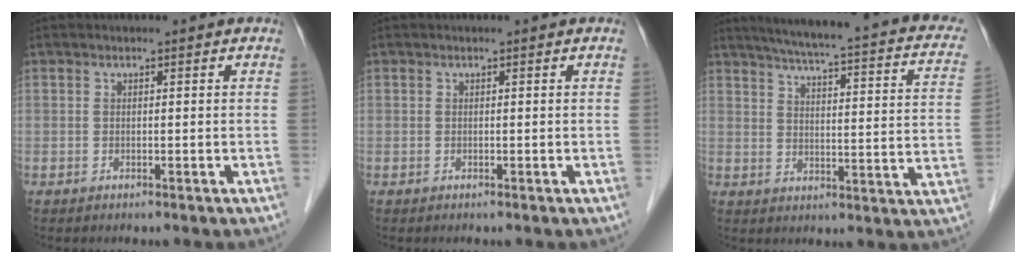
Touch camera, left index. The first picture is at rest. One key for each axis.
{"total": 0.0}
{"total": 21.8, "fx": 16.8, "fy": 3.5, "fz": 13.4, "tx": -0.188, "ty": 0.000, "tz": 0.190}